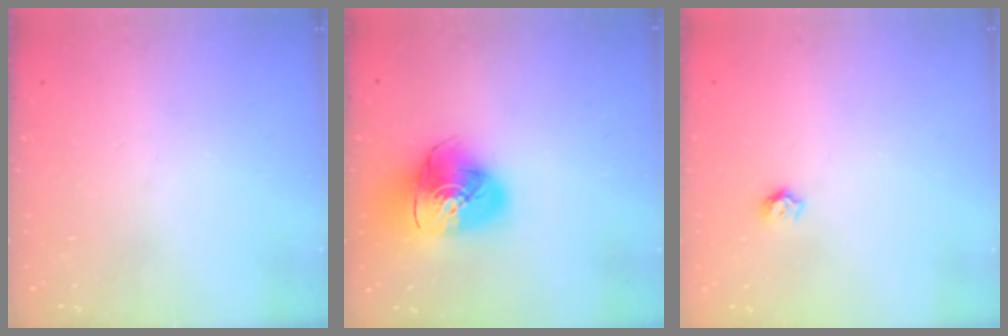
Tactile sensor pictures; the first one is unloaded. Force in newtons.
{"total": 16.0, "press": 15.8, "slide": 2.1}
{"total": 5.1, "press": 5.1, "slide": 0.4}